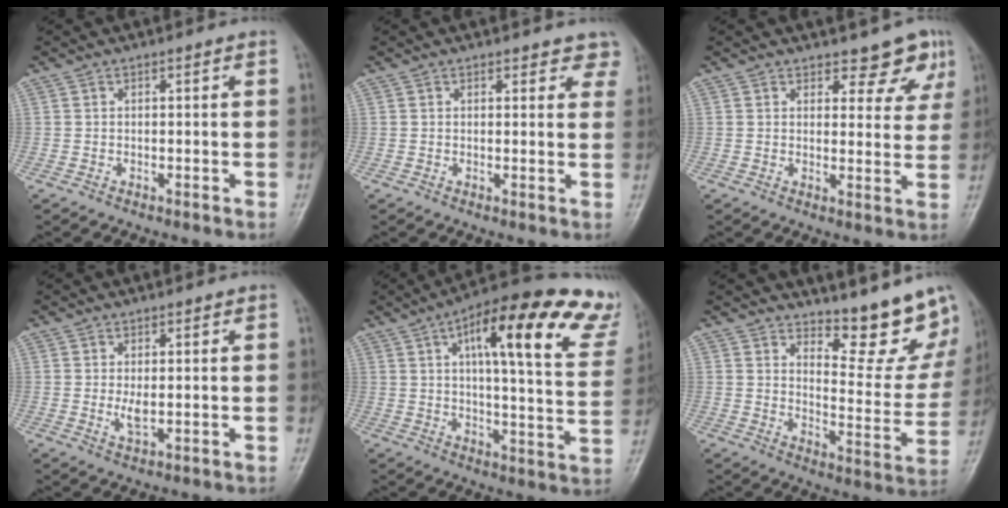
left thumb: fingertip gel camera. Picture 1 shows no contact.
{"total": 4.2, "force": [3.6, 2.0, 1.0], "torque": [0.030, -0.015, 0.026]}
{"total": 6.2, "force": [4.9, 3.1, 2.2], "torque": [0.008, -0.033, 0.052]}
{"total": 2.4, "force": [0.3, 1.1, 2.1], "torque": [-0.038, -0.008, 0.010]}
{"total": 25.4, "force": [13.8, 7.0, 20.1], "torque": [-0.251, -0.024, 0.172]}
{"total": 13.3, "force": [11.9, 3.4, 5.0], "torque": [-0.033, -0.119, 0.155]}